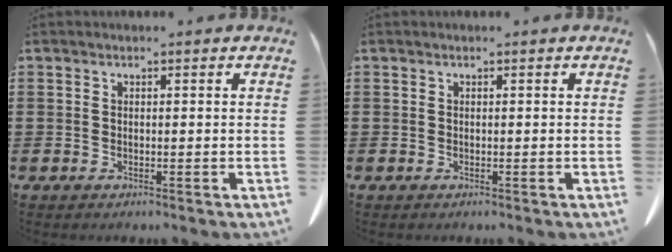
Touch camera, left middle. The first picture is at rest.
{"total": 0.0}